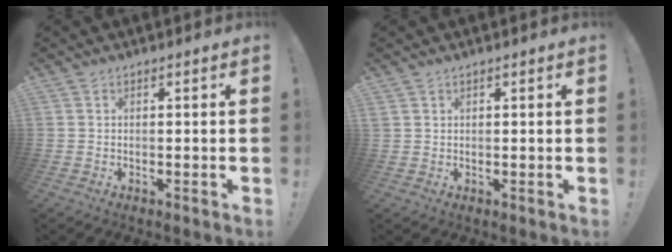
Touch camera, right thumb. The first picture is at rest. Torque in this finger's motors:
{"motor_torque": [0.08, 0.22, 0.33, 0.27, 0.07]}